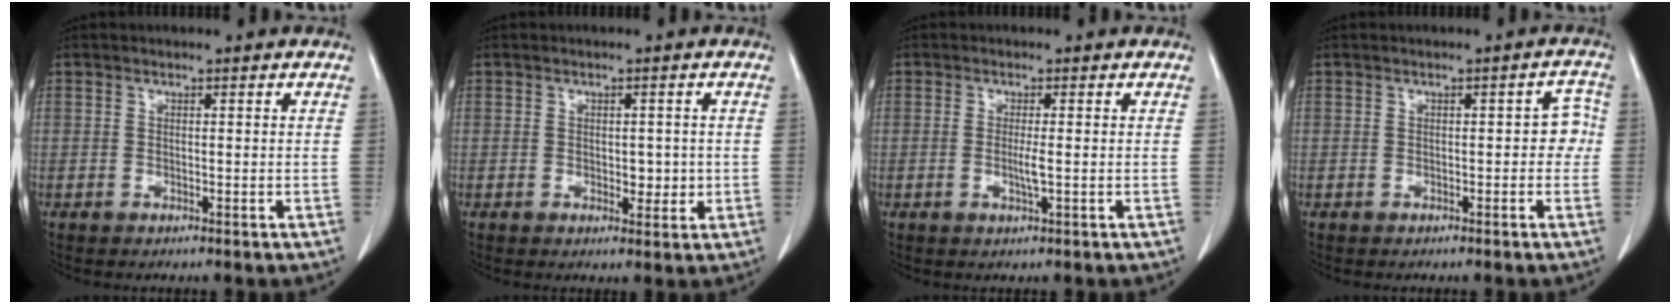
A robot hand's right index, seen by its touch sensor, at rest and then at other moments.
{"total": 2.9, "force": [-0.3, 1.7, 2.4], "torque": [-0.028, -0.001, 0.002]}
{"total": 2.1, "force": [-0.3, 0.0, 2.1], "torque": [-0.044, -0.004, -0.006]}
{"total": 3.2, "force": [-0.3, 1.7, 2.7], "torque": [-0.018, 0.018, -0.006]}